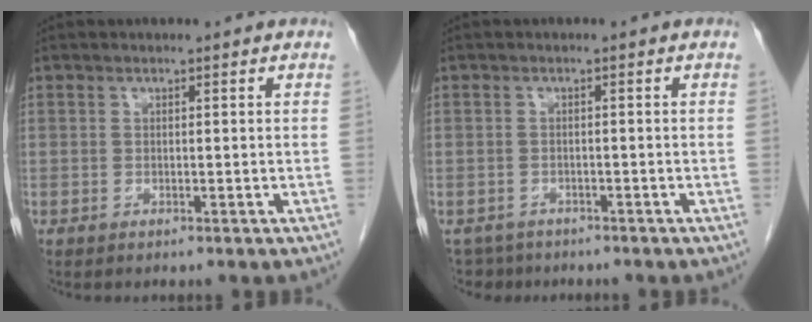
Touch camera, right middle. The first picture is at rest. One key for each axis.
{"total": 4.1, "fx": -3.5, "fy": 2.2, "fz": -0.1, "tx": 0.007, "ty": -0.001, "tz": -0.057}